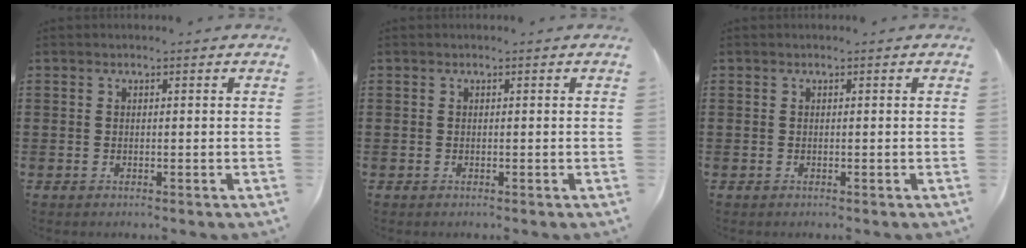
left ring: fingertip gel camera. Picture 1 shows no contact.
{"total": 0.0}
{"total": 0.0}